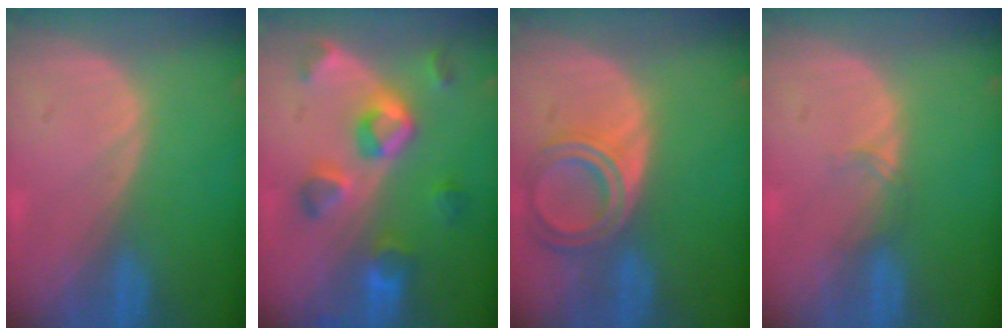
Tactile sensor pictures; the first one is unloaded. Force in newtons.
{"total": 7.4, "press": 7.4, "slide": 0.4}
{"total": 6.5, "press": 5.9, "slide": 2.8}
{"total": 1.3, "press": 1.2, "slide": 0.2}